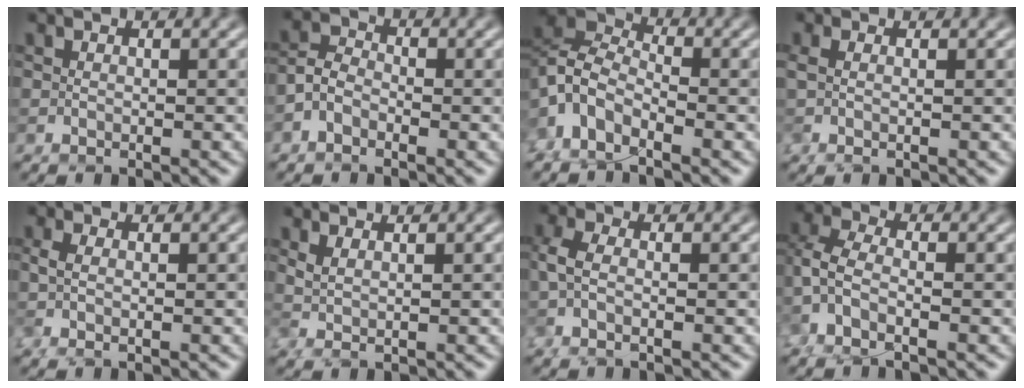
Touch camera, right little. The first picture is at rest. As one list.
[{"total": 1.7, "force": [-0.7, 1.1, 1.1], "torque": [-0.024, 0.012, -0.025]}, {"total": 4.2, "force": [-2.4, 2.3, 2.6], "torque": [-0.059, 0.007, -0.065]}, {"total": 1.4, "force": [0.6, 0.3, 1.2], "torque": [-0.031, 0.000, 0.004]}, {"total": 1.4, "force": [0.4, 0.4, 1.3], "torque": [-0.037, -0.003, 0.001]}, {"total": 1.6, "force": [1.2, 0.4, 1.1], "torque": [-0.019, 0.005, 0.018]}, {"total": 2.5, "force": [-0.1, 1.1, 2.2], "torque": [-0.066, 0.004, -0.015]}, {"total": 3.5, "force": [-1.0, 1.8, 2.9], "torque": [-0.077, 0.006, -0.040]}]